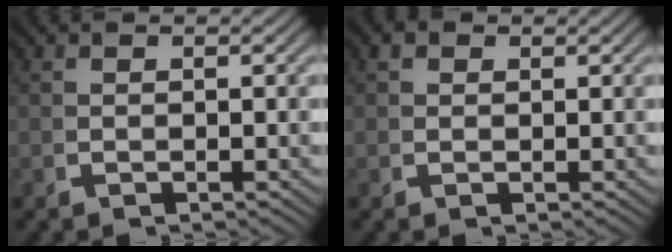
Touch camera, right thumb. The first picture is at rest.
{"total": 1.4, "force": [0.9, 1.0, 0.5], "torque": [-0.010, -0.003, 0.017]}